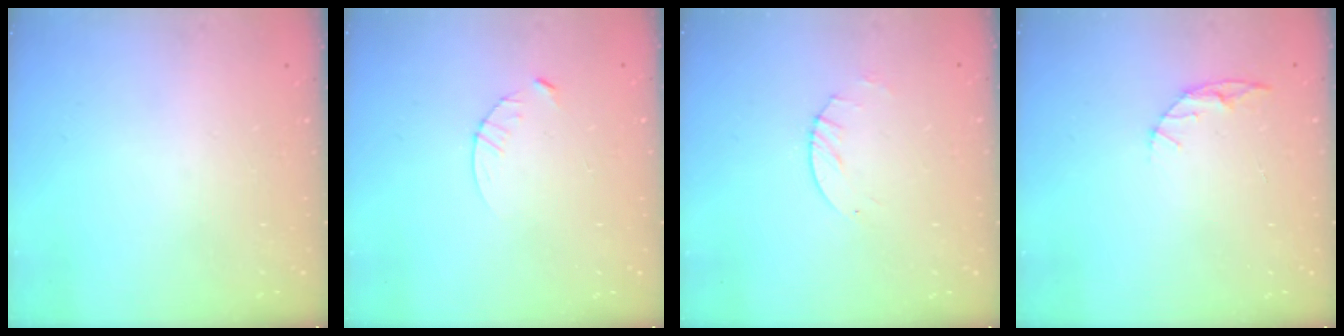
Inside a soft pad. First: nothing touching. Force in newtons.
{"total": 3.9, "press": 3.8, "slide": 0.4}
{"total": 2.6, "press": 2.5, "slide": 0.4}
{"total": 5.0, "press": 5.0, "slide": 0.4}